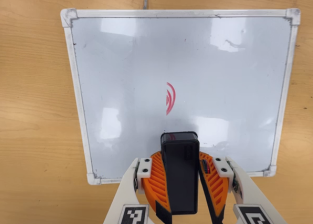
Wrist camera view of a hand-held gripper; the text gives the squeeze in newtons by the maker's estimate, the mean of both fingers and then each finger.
{"total": 11.3, "left": 10.4, "right": 12.2}